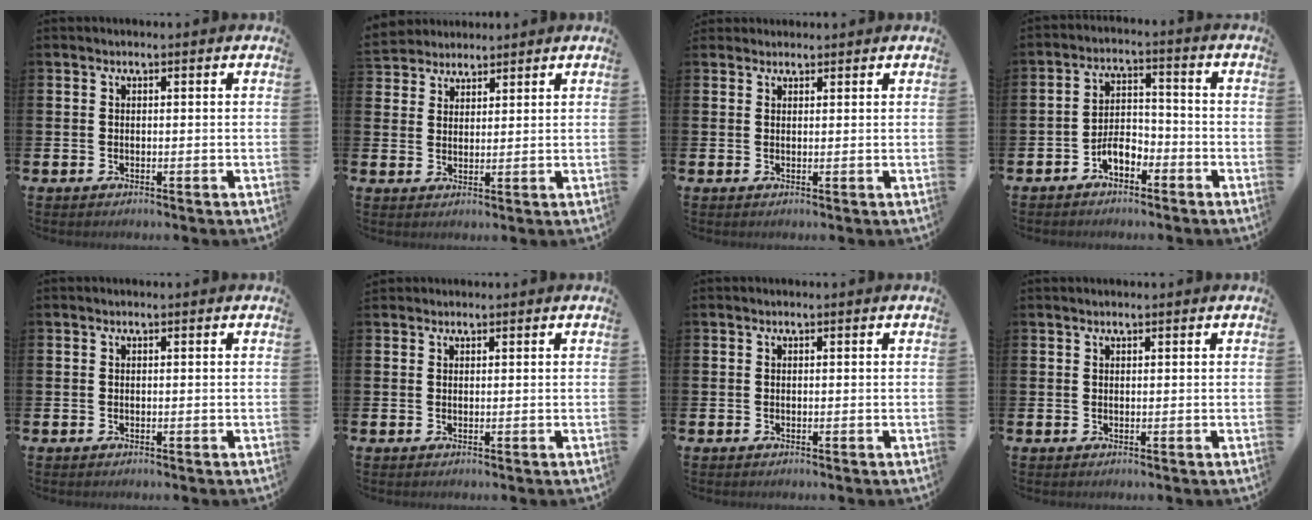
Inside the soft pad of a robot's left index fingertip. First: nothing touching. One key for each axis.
{"total": 3.6, "fx": 3.4, "fy": 1.0, "fz": -0.7, "tx": 0.003, "ty": -0.014, "tz": 0.063}
{"total": 1.2, "fx": 1.1, "fy": 0.3, "fz": -0.1, "tx": 0.010, "ty": -0.001, "tz": 0.020}
{"total": 4.1, "fx": -2.6, "fy": 2.1, "fz": 2.4, "tx": -0.044, "ty": 0.013, "tz": -0.051}
{"total": 0.0}
{"total": 0.9, "fx": 0.8, "fy": 0.3, "fz": -0.1, "tx": 0.011, "ty": -0.001, "tz": 0.014}
{"total": 0.0}
{"total": 0.6, "fx": 0.5, "fy": 0.1, "fz": 0.2, "tx": 0.001, "ty": 0.000, "tz": 0.008}